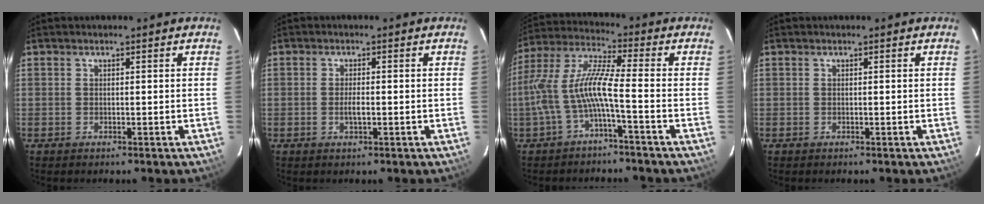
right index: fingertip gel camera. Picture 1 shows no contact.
{"total": 2.2, "force": [-0.5, 0.7, 2.0], "torque": [-0.039, -0.001, -0.008]}
{"total": 10.1, "force": [-3.4, 0.8, 9.5], "torque": [-0.206, 0.009, -0.064]}
{"total": 0.0}